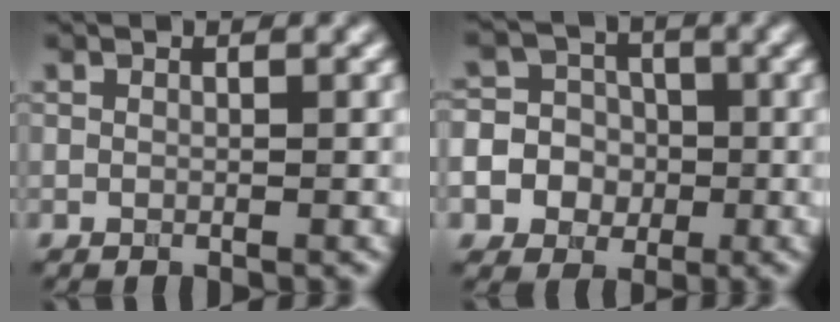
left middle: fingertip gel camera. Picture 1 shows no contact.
{"total": 11.6, "force": [-3.5, 10.8, 2.3], "torque": [-0.080, -0.016, -0.085]}